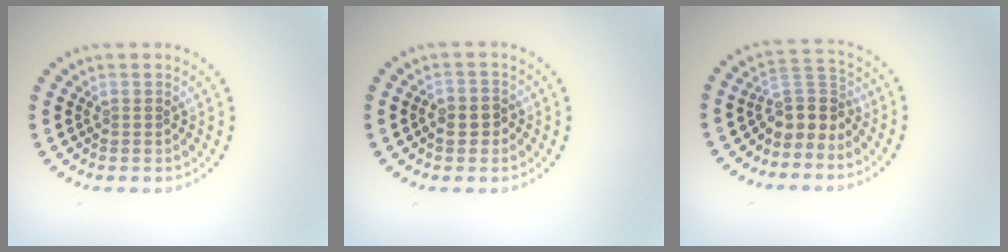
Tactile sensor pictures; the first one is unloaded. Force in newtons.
{"total": 1.7, "press": 1.5, "slide": 0.6}
{"total": 3.5, "press": 2.5, "slide": 2.4}